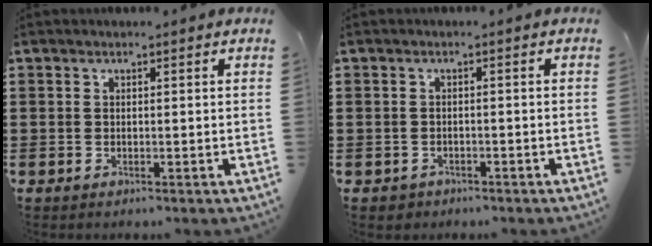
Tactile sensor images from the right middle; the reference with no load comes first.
{"total": 1.0, "force": [-0.8, 0.6, 0.0], "torque": [-0.003, 0.002, -0.019]}